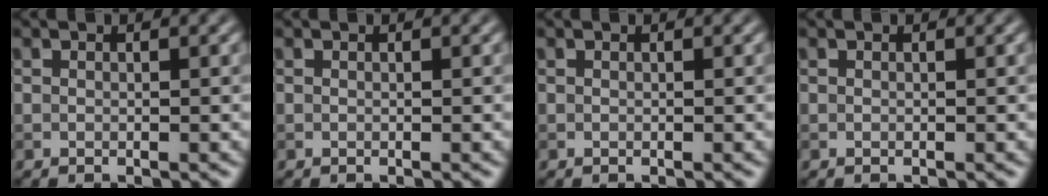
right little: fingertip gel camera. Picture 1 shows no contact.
{"total": 0.0}
{"total": 0.0}
{"total": 0.0}